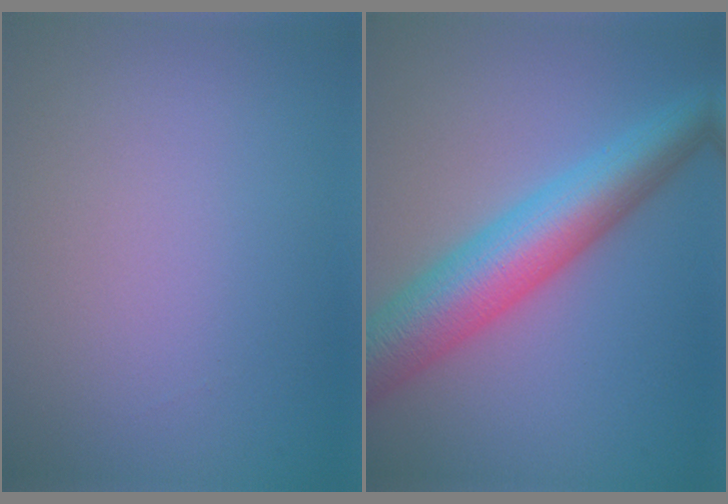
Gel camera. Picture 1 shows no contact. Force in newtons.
{"total": 8.7, "press": 8.7, "slide": 0.3}